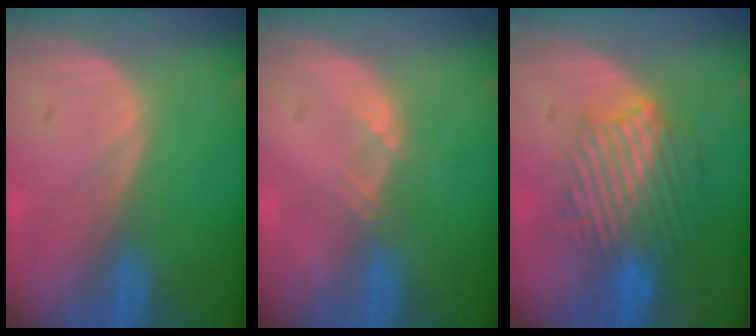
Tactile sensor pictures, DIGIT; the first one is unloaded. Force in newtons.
{"total": 1.1, "press": 1.0, "slide": 0.2}
{"total": 9.1, "press": 8.5, "slide": 3.1}